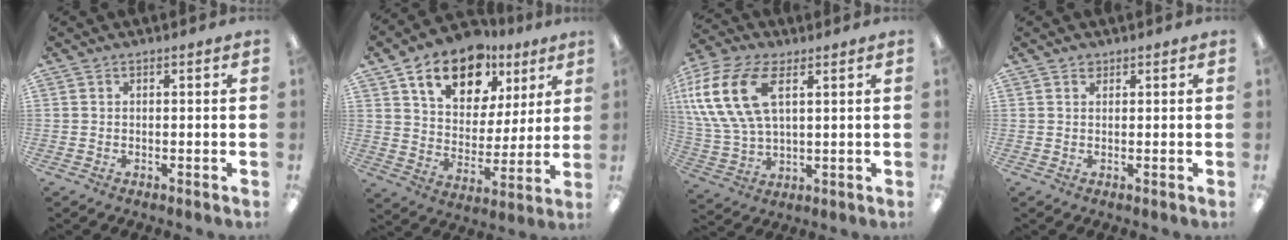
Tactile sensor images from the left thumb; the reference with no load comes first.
{"total": 16.4, "force": [10.4, 10.0, 7.8], "torque": [-0.126, -0.048, 0.186]}
{"total": 16.5, "force": [6.0, 9.1, 12.4], "torque": [-0.276, -0.003, 0.110]}
{"total": 1.1, "force": [0.8, 0.6, 0.4], "torque": [-0.001, -0.002, 0.012]}